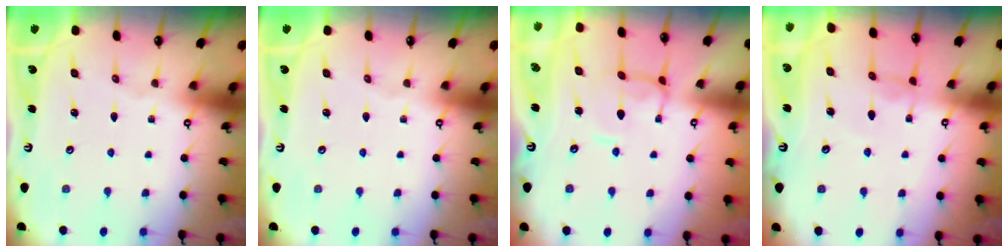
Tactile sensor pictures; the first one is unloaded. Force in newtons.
{"total": 0.0}
{"total": 2.2, "press": 2.1, "slide": 0.6}
{"total": 0.8, "press": 0.7, "slide": 0.5}